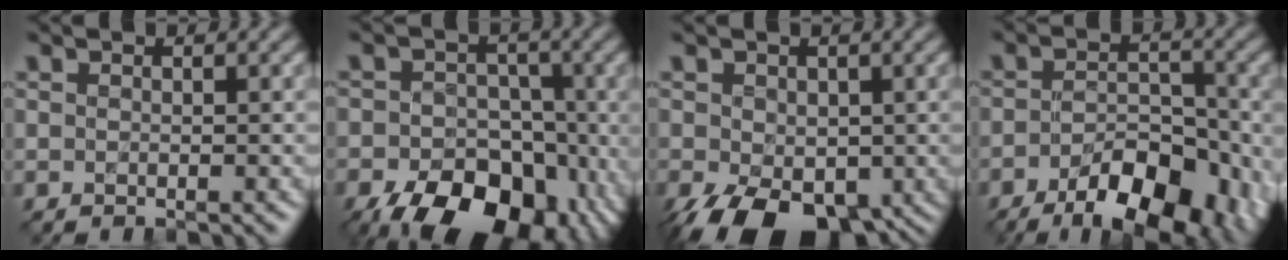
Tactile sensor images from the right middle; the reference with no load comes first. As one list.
[{"total": 13.2, "force": [-6.5, 8.2, 8.1], "torque": [-0.090, -0.022, -0.103]}, {"total": 9.0, "force": [-4.0, 5.3, 6.1], "torque": [-0.118, -0.038, -0.058]}, {"total": 9.2, "force": [-5.1, 4.0, 6.6], "torque": [-0.098, -0.005, -0.073]}]